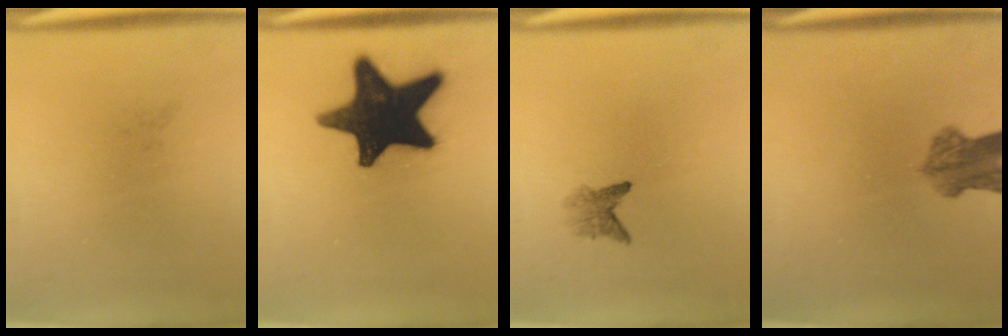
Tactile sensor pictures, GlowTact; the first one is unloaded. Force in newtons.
{"total": 19.6}
{"total": 2.0}
{"total": 5.5}